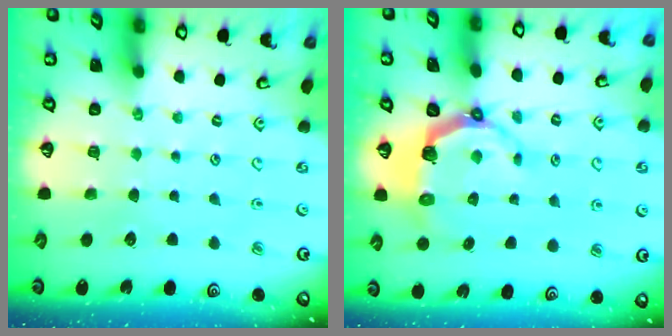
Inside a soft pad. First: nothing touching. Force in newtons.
{"total": 5.8, "press": 4.5, "slide": 3.7}